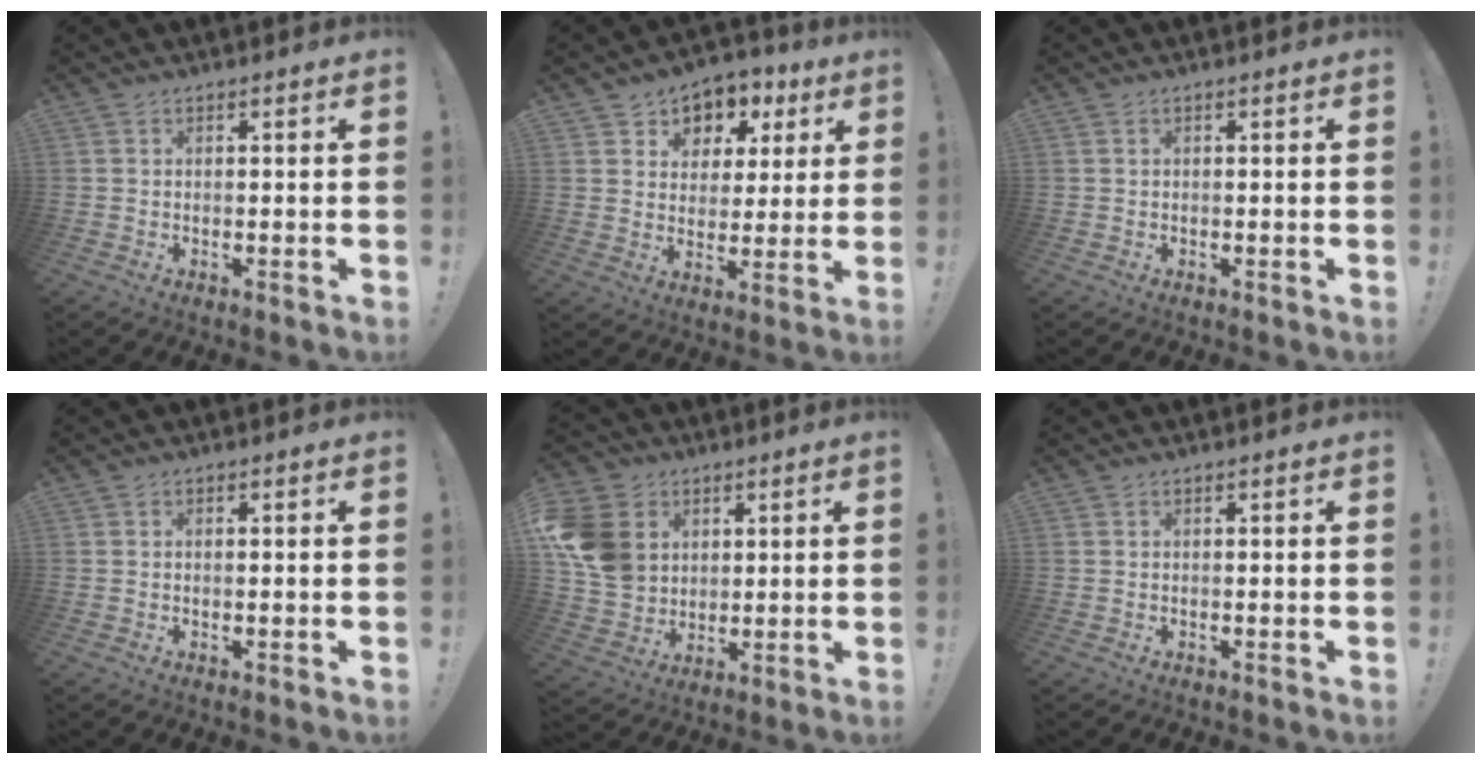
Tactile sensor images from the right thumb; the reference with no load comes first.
{"total": 7.1, "force": [2.9, 6.3, 1.7], "torque": [-0.020, -0.023, 0.058]}
{"total": 0.0}
{"total": 0.0}
{"total": 14.3, "force": [4.0, 11.9, 6.8], "torque": [-0.128, -0.014, 0.083]}
{"total": 0.0}